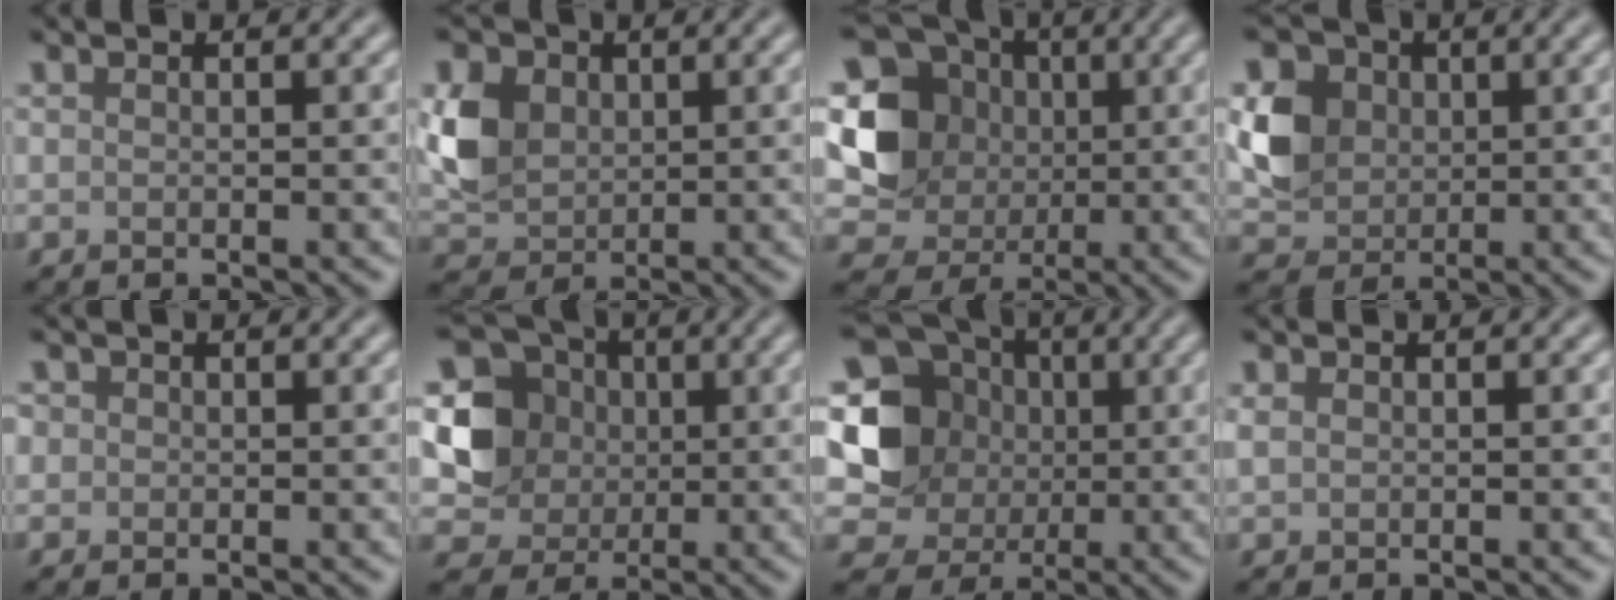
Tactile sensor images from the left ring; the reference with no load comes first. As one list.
[{"total": 5.3, "force": [1.2, 4.2, 2.9], "torque": [-0.069, 0.003, 0.022]}, {"total": 8.5, "force": [1.1, 7.6, 3.6], "torque": [-0.070, 0.000, 0.006]}, {"total": 5.2, "force": [0.9, 4.4, 2.5], "torque": [-0.056, 0.004, 0.015]}, {"total": 1.3, "force": [0.4, 1.2, 0.3], "torque": [0.000, 0.004, -0.005]}, {"total": 6.1, "force": [0.8, 5.5, 2.4], "torque": [-0.050, -0.001, 0.011]}, {"total": 10.9, "force": [1.3, 10.0, 4.2], "torque": [-0.107, 0.023, 0.001]}, {"total": 0.9, "force": [0.3, 0.7, 0.5], "torque": [-0.011, 0.000, 0.006]}]